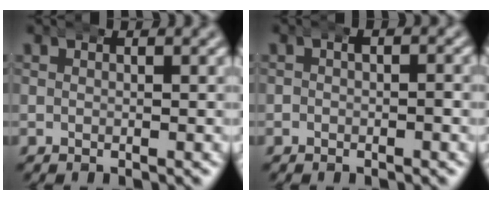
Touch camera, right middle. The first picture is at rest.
{"total": 1.2, "force": [-0.1, 1.0, 0.8], "torque": [-0.008, 0.008, -0.008]}